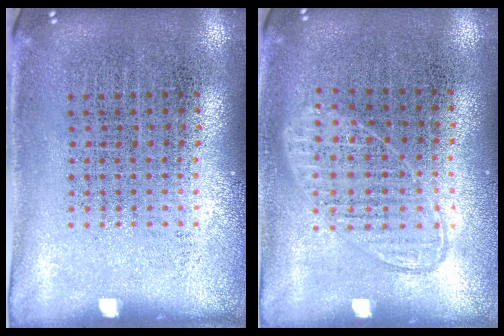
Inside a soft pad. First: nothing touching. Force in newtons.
{"total": 0.9, "press": 0.9, "slide": 0.3}